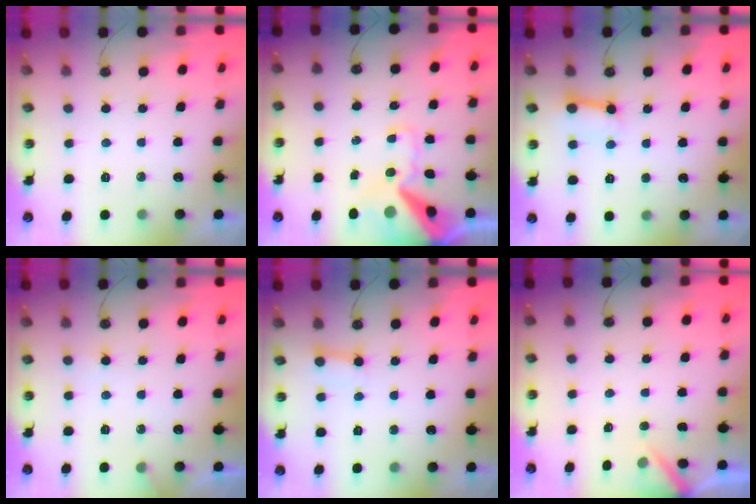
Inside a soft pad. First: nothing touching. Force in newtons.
{"total": 17.5, "press": 17.3, "slide": 2.8}
{"total": 6.6, "press": 6.6, "slide": 0.2}
{"total": 5.8, "press": 5.8, "slide": 0.4}
{"total": 2.3, "press": 2.3, "slide": 0.2}
{"total": 3.3, "press": 3.2, "slide": 0.3}